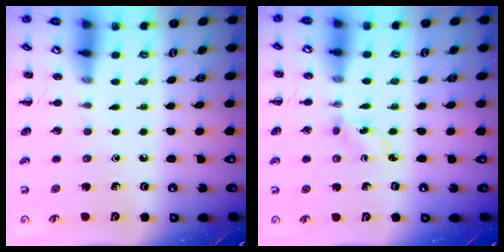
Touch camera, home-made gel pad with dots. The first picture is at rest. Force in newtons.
{"total": 2.5, "press": 2.4, "slide": 0.8}